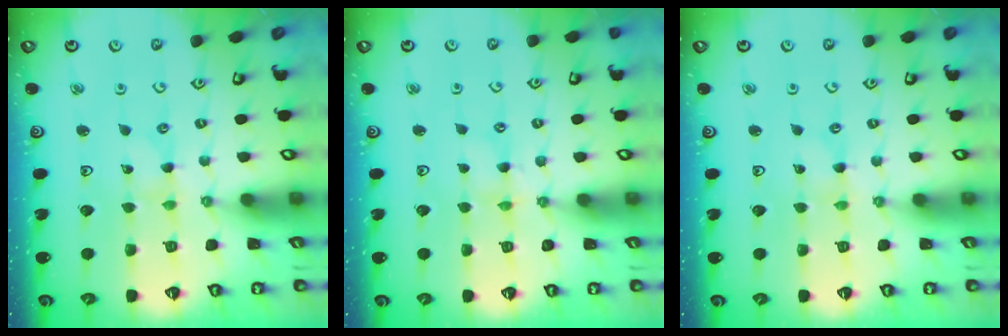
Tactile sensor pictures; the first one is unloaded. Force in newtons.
{"total": 1.3, "press": 1.3, "slide": 0.2}
{"total": 0.0}